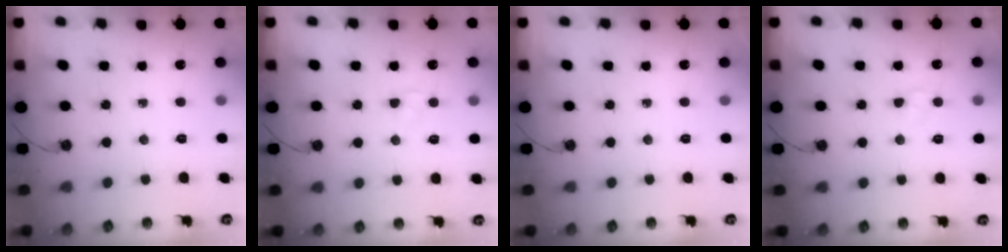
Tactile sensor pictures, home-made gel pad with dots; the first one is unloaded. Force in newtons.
{"total": 4.0, "press": 3.9, "slide": 0.4}
{"total": 0.0}
{"total": 2.8, "press": 2.8, "slide": 0.3}